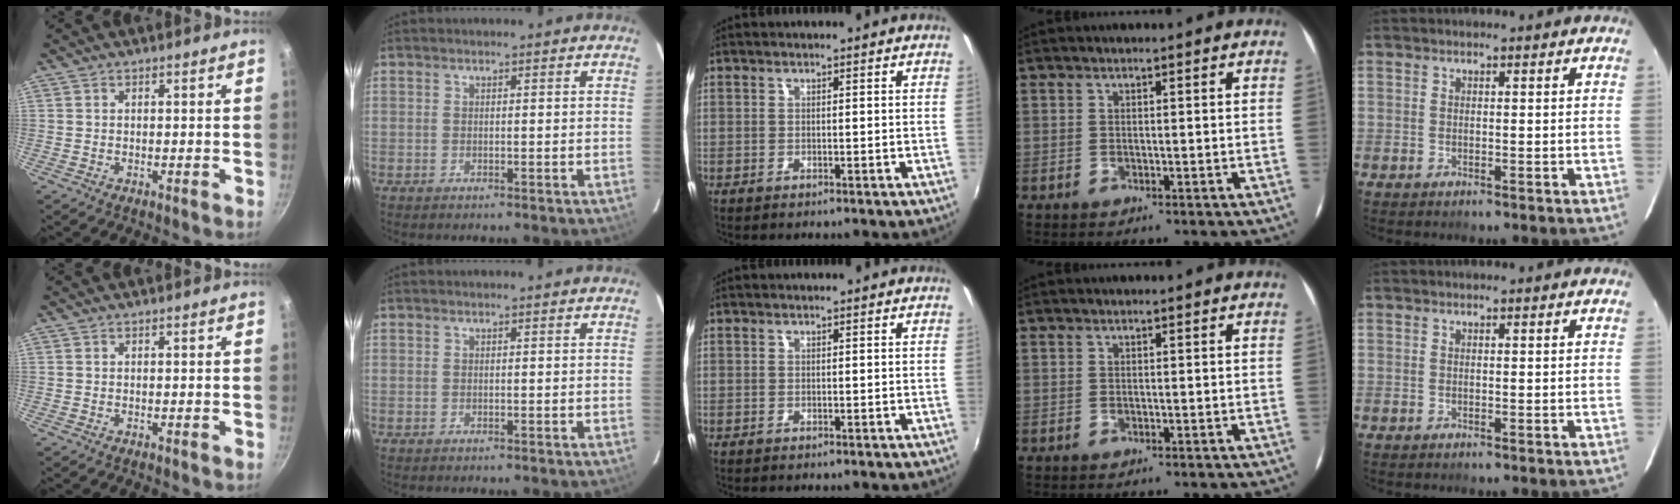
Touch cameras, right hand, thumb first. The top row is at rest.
{}